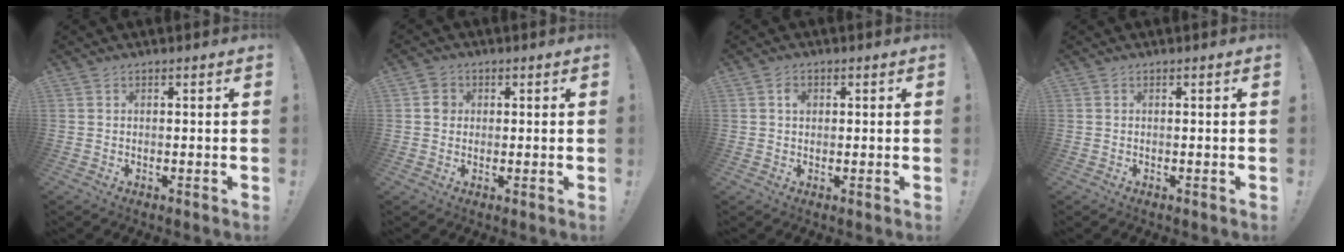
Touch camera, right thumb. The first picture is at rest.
{"total": 3.2, "force": [0.4, 3.0, 1.0], "torque": [-0.005, 0.003, 0.003]}
{"total": 2.1, "force": [0.4, 1.7, 1.2], "torque": [-0.009, -0.001, 0.003]}
{"total": 0.0}